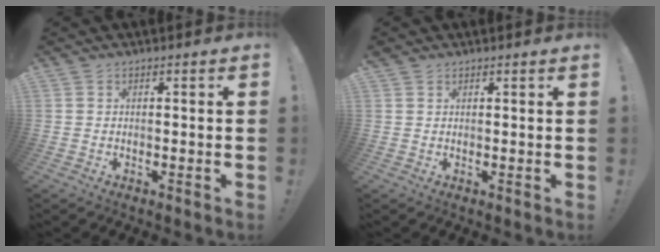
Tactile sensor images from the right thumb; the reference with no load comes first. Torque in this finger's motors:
{"motor_torque": [0.04, 0.15, 0.21, 0.22, 0.16]}